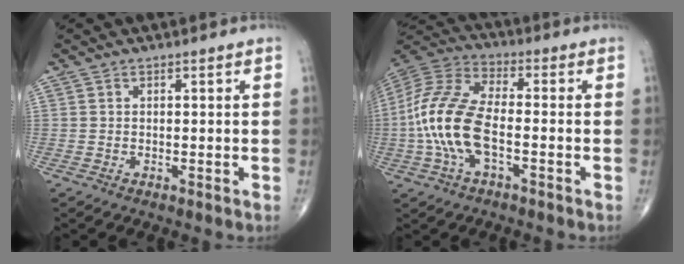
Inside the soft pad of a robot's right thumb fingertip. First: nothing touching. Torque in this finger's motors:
{"motor_torque": [2.69, 2.32, 1.85, 0.05, 0.54]}